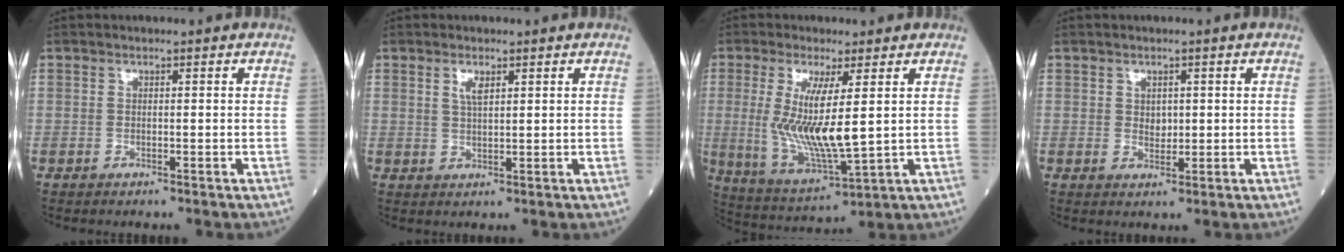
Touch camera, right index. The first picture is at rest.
{"total": 2.2, "force": [1.2, 0.7, 1.8], "torque": [-0.038, 0.001, 0.025]}
{"total": 11.1, "force": [1.5, 1.4, 10.9], "torque": [-0.225, -0.025, 0.033]}
{"total": 1.9, "force": [0.4, 1.4, 1.2], "torque": [-0.016, -0.003, 0.008]}